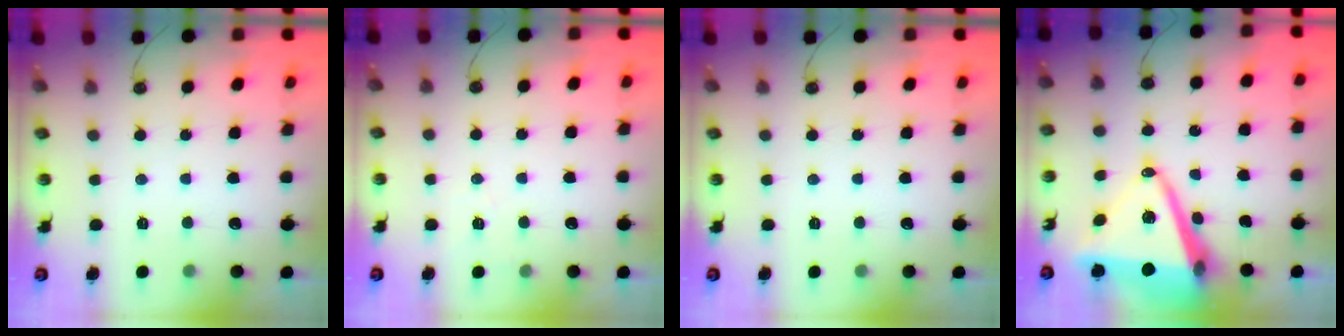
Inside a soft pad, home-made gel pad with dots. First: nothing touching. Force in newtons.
{"total": 7.3, "press": 5.8, "slide": 4.4}
{"total": 0.0}
{"total": 15.7, "press": 15.1, "slide": 4.1}